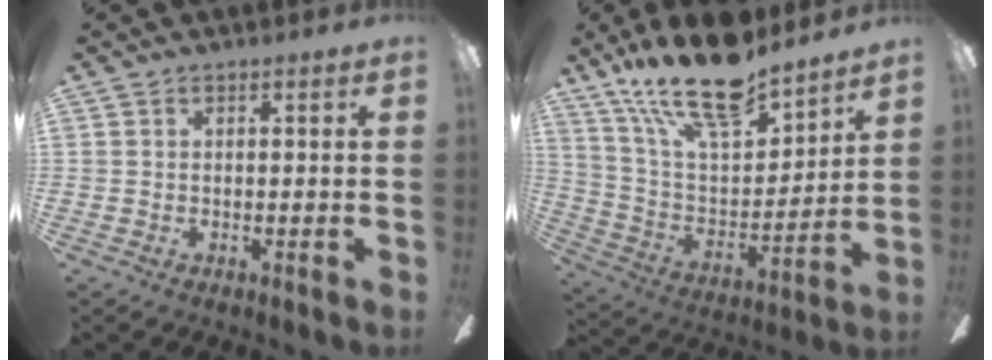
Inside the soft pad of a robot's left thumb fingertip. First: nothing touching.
{"total": 20.8, "force": [16.2, 6.9, 11.0], "torque": [-0.214, -0.100, 0.288]}